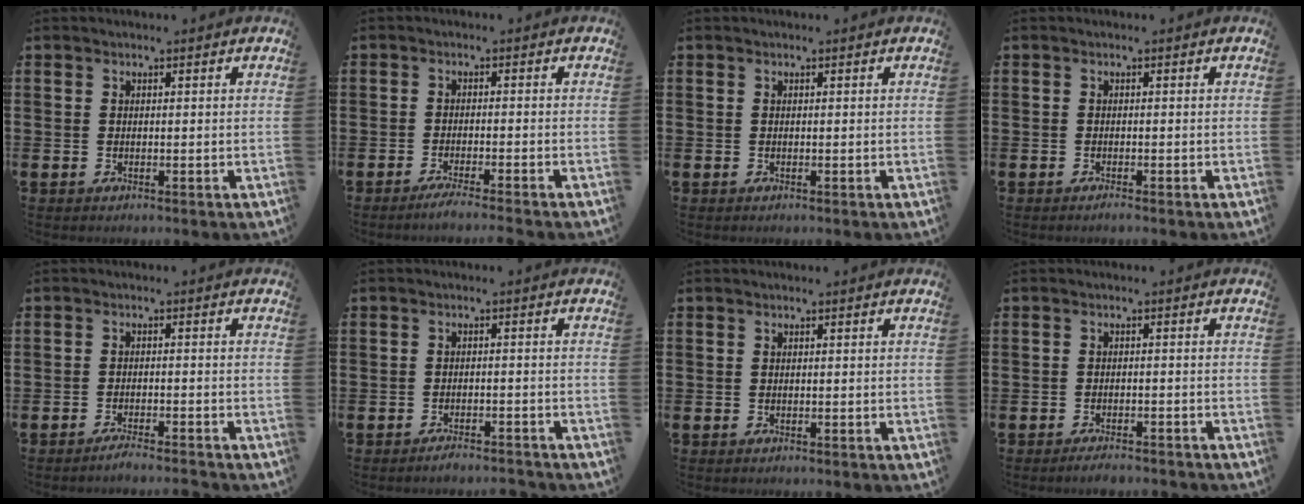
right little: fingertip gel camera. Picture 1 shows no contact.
{"total": 2.0, "force": [-1.6, -0.2, 1.2], "torque": [-0.018, 0.001, -0.031]}
{"total": 0.0}
{"total": 0.6, "force": [-0.4, 0.0, 0.4], "torque": [-0.007, -0.003, -0.007]}
{"total": 2.0, "force": [-1.9, -0.2, 0.7], "torque": [-0.009, 0.003, -0.035]}
{"total": 2.1, "force": [-2.0, 0.0, 0.6], "torque": [-0.012, 0.005, -0.039]}
{"total": 0.0}
{"total": 1.8, "force": [-1.7, 0.0, 0.7], "torque": [-0.012, 0.002, -0.033]}